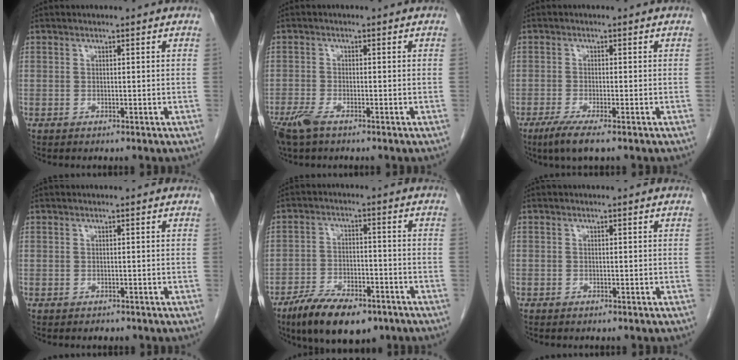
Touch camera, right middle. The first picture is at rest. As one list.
[{"total": 4.4, "force": [-3.0, 1.2, 2.9], "torque": [-0.066, -0.009, -0.057]}, {"total": 4.2, "force": [-2.7, 0.3, 3.2], "torque": [-0.065, -0.014, -0.050]}, {"total": 0.9, "force": [-0.7, 0.5, 0.2], "torque": [-0.007, -0.001, -0.008]}, {"total": 11.9, "force": [-8.3, 4.5, 7.2], "torque": [-0.120, -0.009, -0.138]}, {"total": 0.5, "force": [-0.3, 0.4, 0.0], "torque": [0.001, 0.004, -0.006]}]